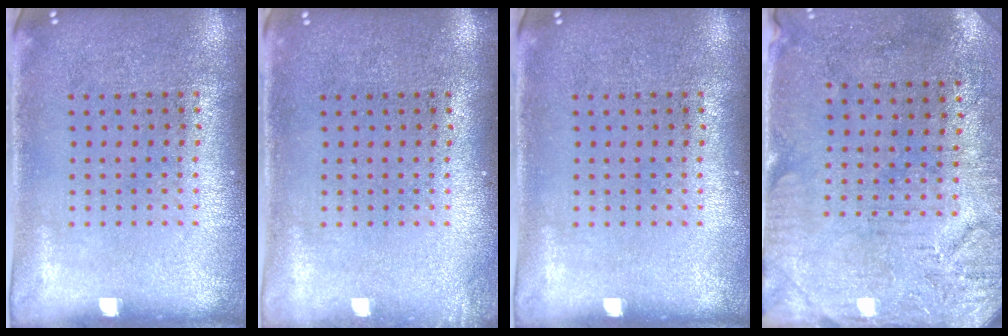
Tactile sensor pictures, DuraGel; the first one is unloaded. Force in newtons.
{"total": 0.7, "press": 0.7, "slide": 0.1}
{"total": 0.0}
{"total": 3.3, "press": 2.6, "slide": 2.0}